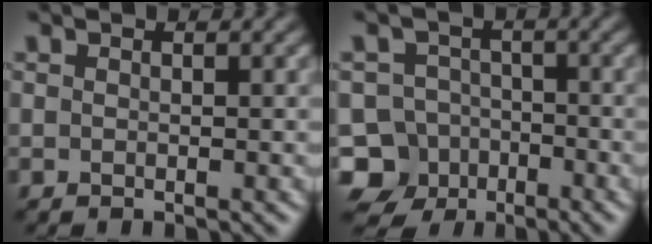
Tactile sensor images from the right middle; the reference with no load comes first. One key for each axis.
{"total": 9.0, "fx": -5.5, "fy": 7.0, "fz": 1.6, "tx": -0.018, "ty": -0.020, "tz": -0.117}